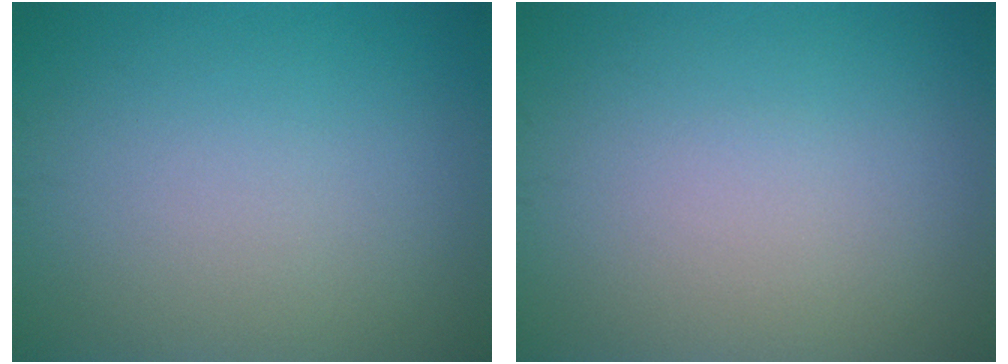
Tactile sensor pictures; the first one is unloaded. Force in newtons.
{"total": 0.0}